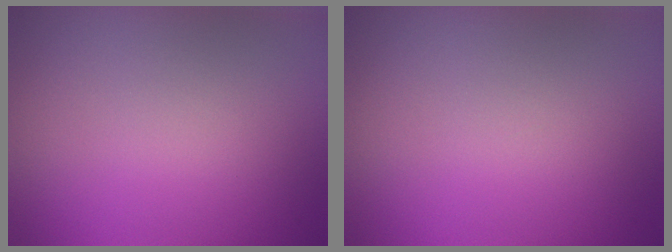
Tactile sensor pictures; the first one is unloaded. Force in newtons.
{"total": 0.0}